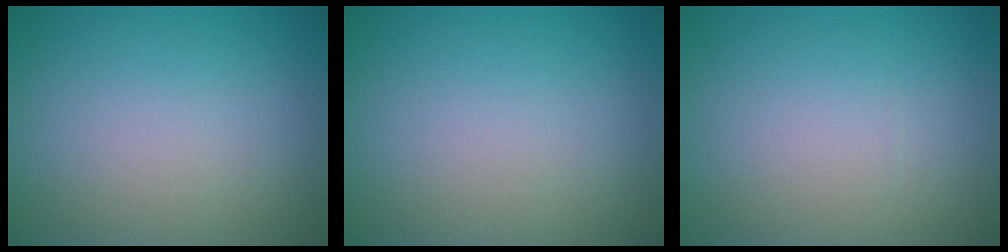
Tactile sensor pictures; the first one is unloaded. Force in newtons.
{"total": 0.0}
{"total": 0.0}